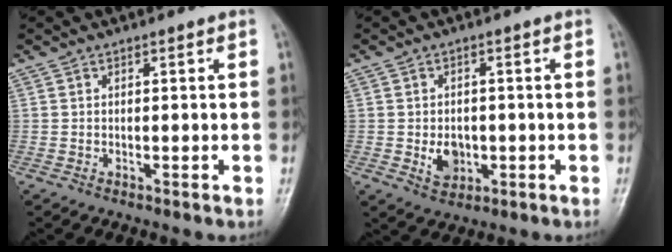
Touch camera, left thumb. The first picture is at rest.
{"total": 4.8, "force": [-0.9, 3.8, 2.9], "torque": [-0.030, 0.001, -0.008]}